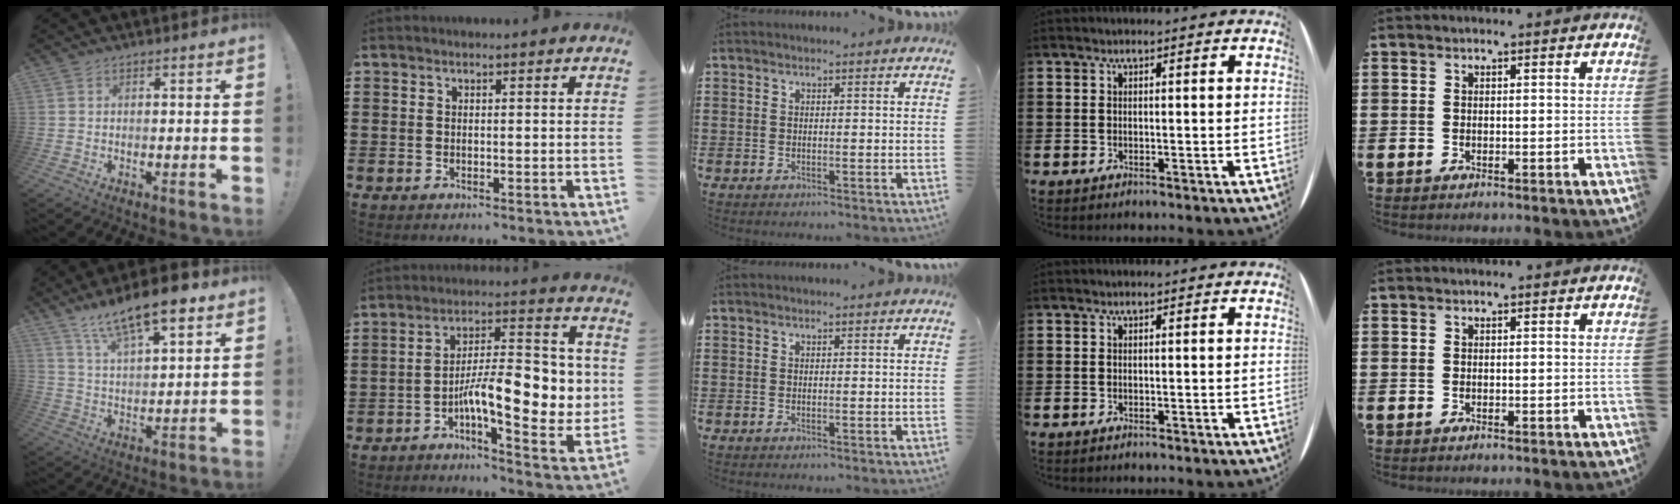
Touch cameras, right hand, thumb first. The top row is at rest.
{"thumb": {"total": 14.0, "force": [10.2, 4.0, 8.7], "torque": [-0.153, -0.061, 0.177]}, "index": {"total": 12.3, "force": [-2.1, 4.8, 11.2], "torque": [-0.171, -0.004, -0.035]}}